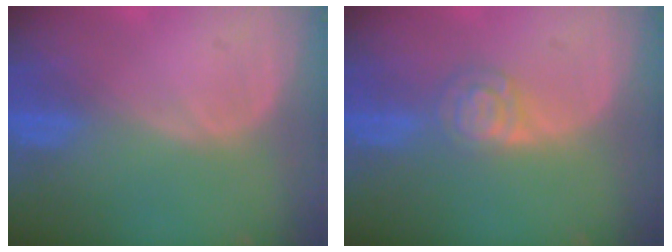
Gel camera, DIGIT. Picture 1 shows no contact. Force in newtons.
{"total": 4.6, "press": 4.2, "slide": 1.9}